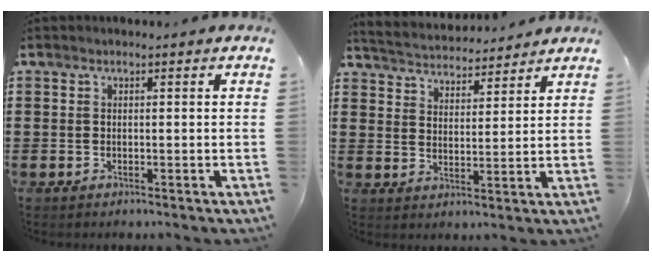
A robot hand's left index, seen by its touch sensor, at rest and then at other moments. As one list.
[{"total": 3.7, "force": [3.7, 0.4, -0.2], "torque": [-0.017, -0.024, 0.062]}]